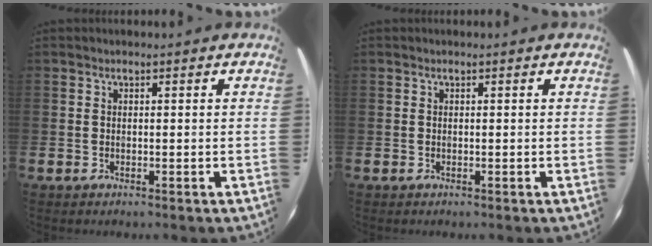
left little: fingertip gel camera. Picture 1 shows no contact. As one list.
[{"total": 0.0}]